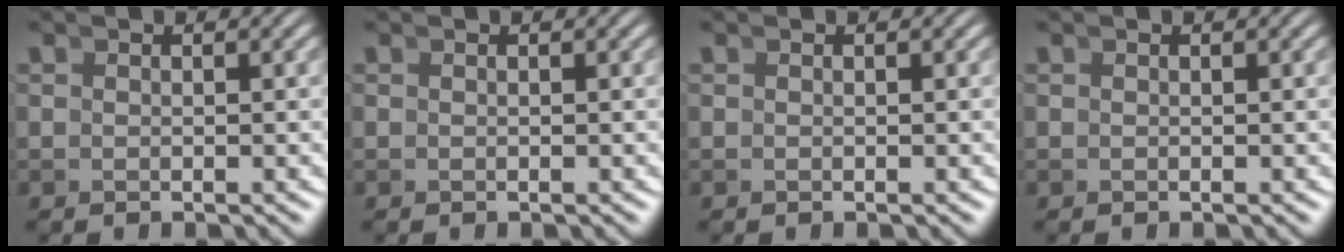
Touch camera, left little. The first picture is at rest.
{"total": 0.0}
{"total": 0.0}
{"total": 0.0}